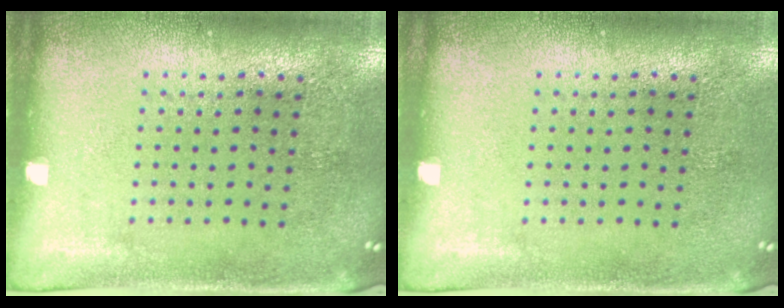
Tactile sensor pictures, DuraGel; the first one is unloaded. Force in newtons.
{"total": 0.0}